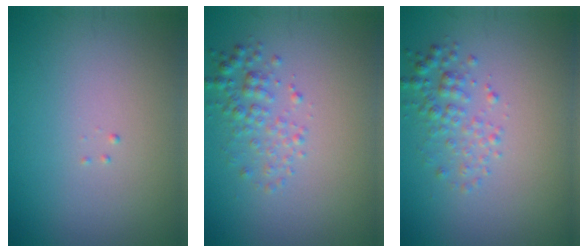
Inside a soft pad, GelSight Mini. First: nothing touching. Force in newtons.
{"total": 2.3, "press": 2.3, "slide": 0.1}
{"total": 2.3, "press": 2.3, "slide": 0.1}